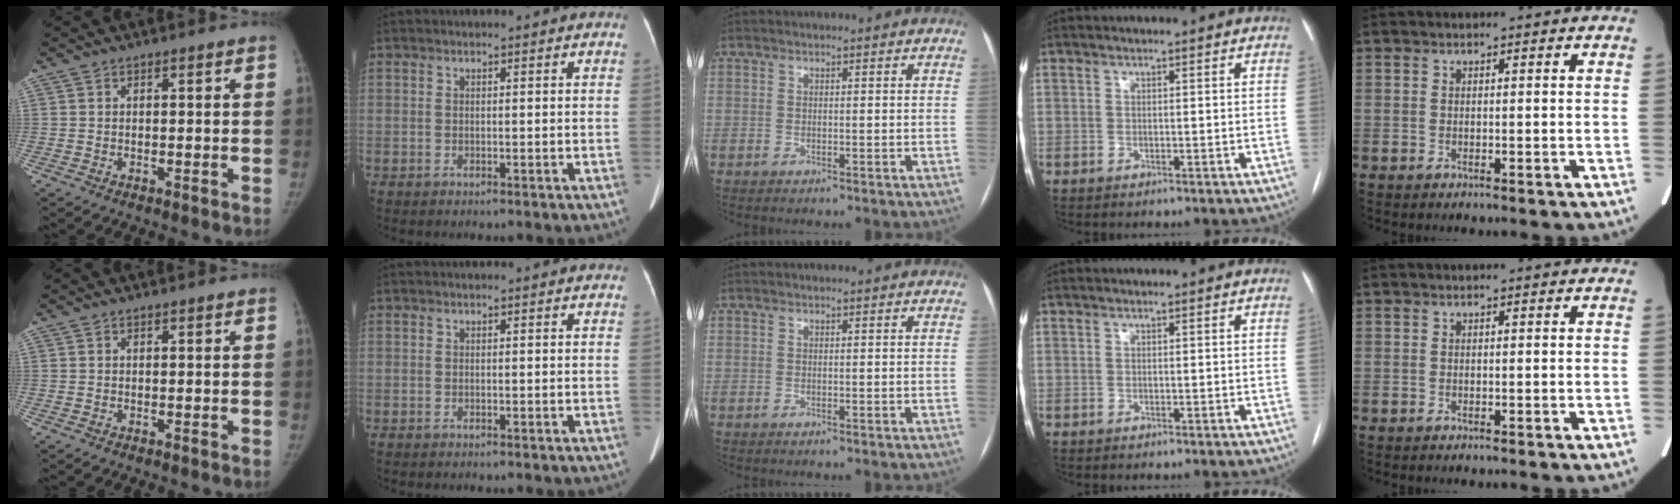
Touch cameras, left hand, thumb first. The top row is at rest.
{}